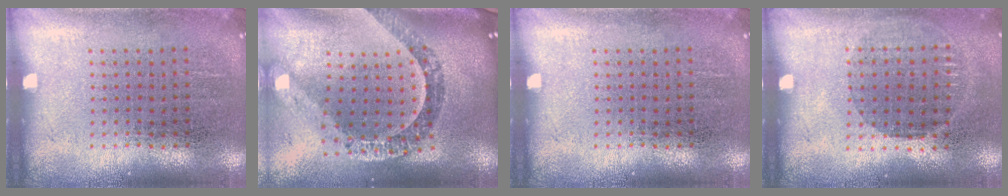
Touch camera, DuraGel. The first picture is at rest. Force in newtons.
{"total": 2.3, "press": 1.9, "slide": 1.3}
{"total": 0.0}
{"total": 0.9, "press": 0.8, "slide": 0.4}